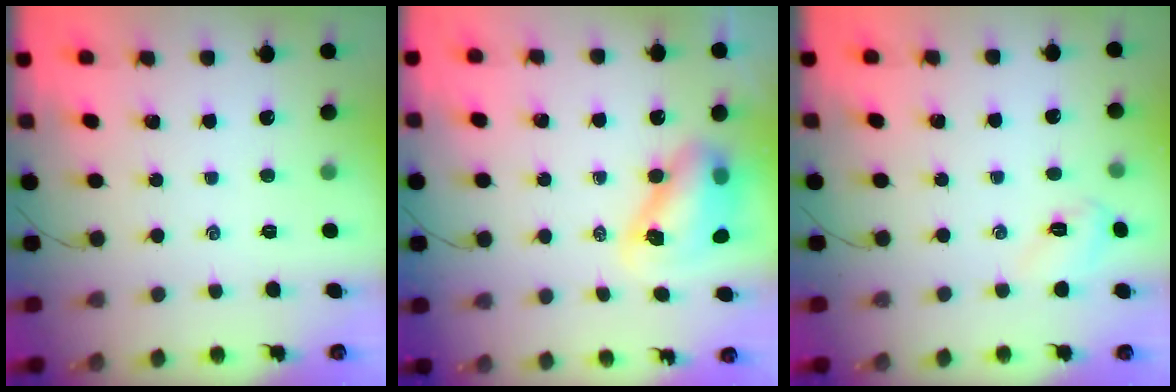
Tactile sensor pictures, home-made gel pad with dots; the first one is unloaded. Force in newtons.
{"total": 9.1, "press": 8.7, "slide": 2.6}
{"total": 3.9, "press": 3.8, "slide": 1.0}